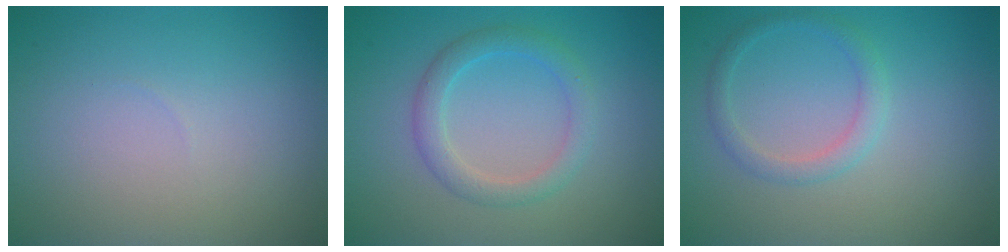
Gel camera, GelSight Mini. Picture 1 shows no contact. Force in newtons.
{"total": 2.7, "press": 2.6, "slide": 0.1}
{"total": 1.9, "press": 1.9, "slide": 0.1}